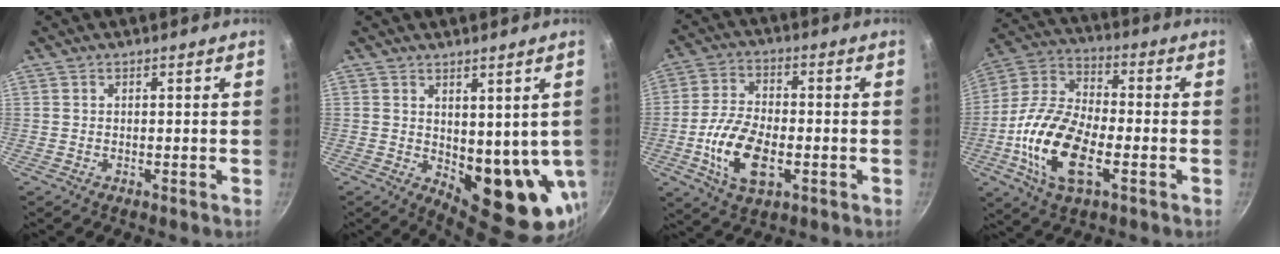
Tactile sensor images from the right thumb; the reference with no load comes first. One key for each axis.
{"total": 13.5, "fx": 0.3, "fy": 7.2, "fz": 11.4, "tx": -0.116, "ty": -0.032, "tz": 0.024}
{"total": 12.7, "fx": -3.3, "fy": 6.9, "fz": 10.1, "tx": -0.188, "ty": 0.016, "tz": -0.064}
{"total": 18.4, "fx": -4.9, "fy": 9.1, "fz": 15.2, "tx": -0.291, "ty": 0.027, "tz": -0.106}